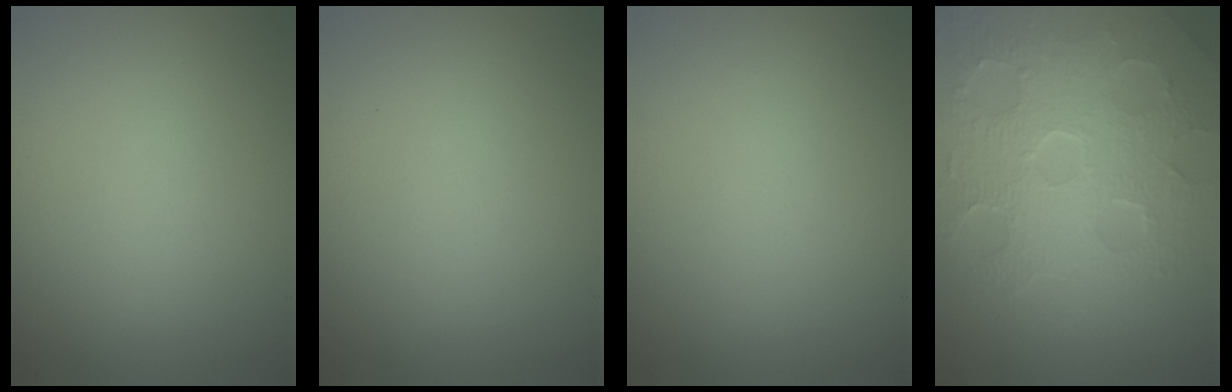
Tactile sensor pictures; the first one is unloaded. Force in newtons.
{"total": 0.0}
{"total": 0.0}
{"total": 9.2, "press": 6.2, "slide": 6.8}